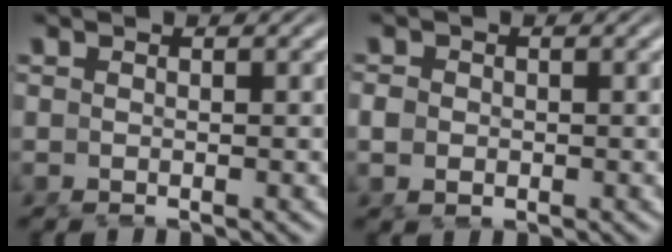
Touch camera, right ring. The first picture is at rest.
{"total": 1.1, "force": [-0.5, 0.7, 0.7], "torque": [-0.017, -0.014, 0.000]}